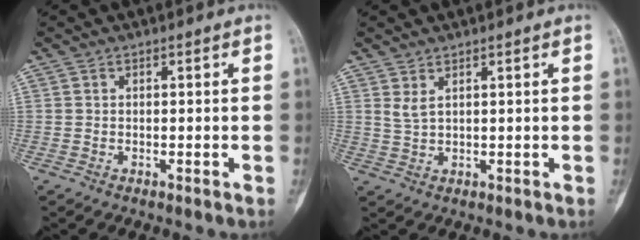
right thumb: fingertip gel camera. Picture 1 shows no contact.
{"total": 2.1, "force": [1.2, 0.5, 1.6], "torque": [-0.038, -0.005, 0.031]}